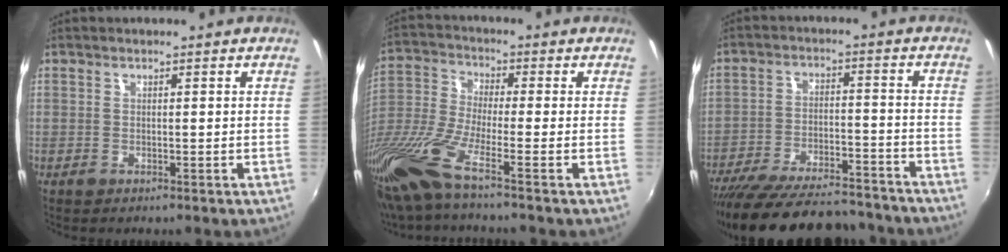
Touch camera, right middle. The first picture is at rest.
{"total": 12.4, "force": [-8.5, 0.4, 9.0], "torque": [-0.199, -0.032, -0.174]}
{"total": 24.6, "force": [-21.5, 6.1, 10.2], "torque": [-0.197, -0.021, -0.301]}